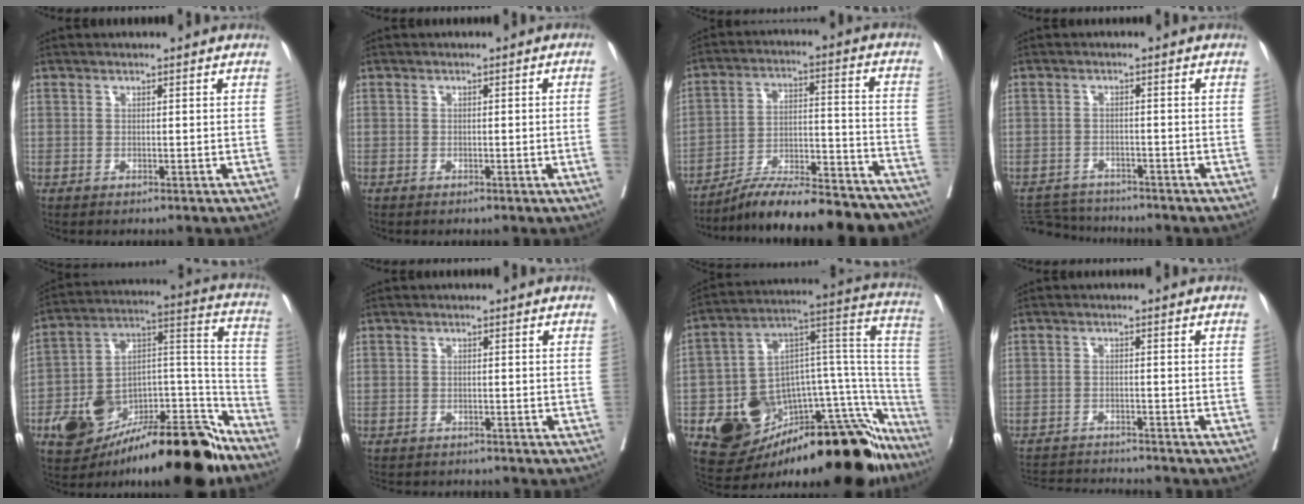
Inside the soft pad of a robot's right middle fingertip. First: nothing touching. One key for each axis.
{"total": 1.8, "fx": -0.4, "fy": -0.2, "fz": 1.8, "tx": -0.024, "ty": 0.007, "tz": -0.003}
{"total": 23.0, "fx": -20.8, "fy": 3.5, "fz": 9.2, "tx": -0.107, "ty": 0.016, "tz": -0.306}
{"total": 5.6, "fx": -5.6, "fy": 0.5, "fz": -0.1, "tx": 0.002, "ty": -0.003, "tz": -0.096}
{"total": 25.3, "fx": -17.5, "fy": 8.0, "fz": 16.4, "tx": -0.196, "ty": 0.038, "tz": -0.276}
{"total": 6.0, "fx": -5.6, "fy": 1.5, "fz": 1.5, "tx": -0.015, "ty": -0.003, "tz": -0.076}
{"total": 32.2, "fx": -20.8, "fy": 10.5, "fz": 22.2, "tx": -0.218, "ty": 0.027, "tz": -0.291}
{"total": 8.5, "fx": -8.4, "fy": 0.1, "fz": 1.6, "tx": -0.024, "ty": -0.001, "tz": -0.131}